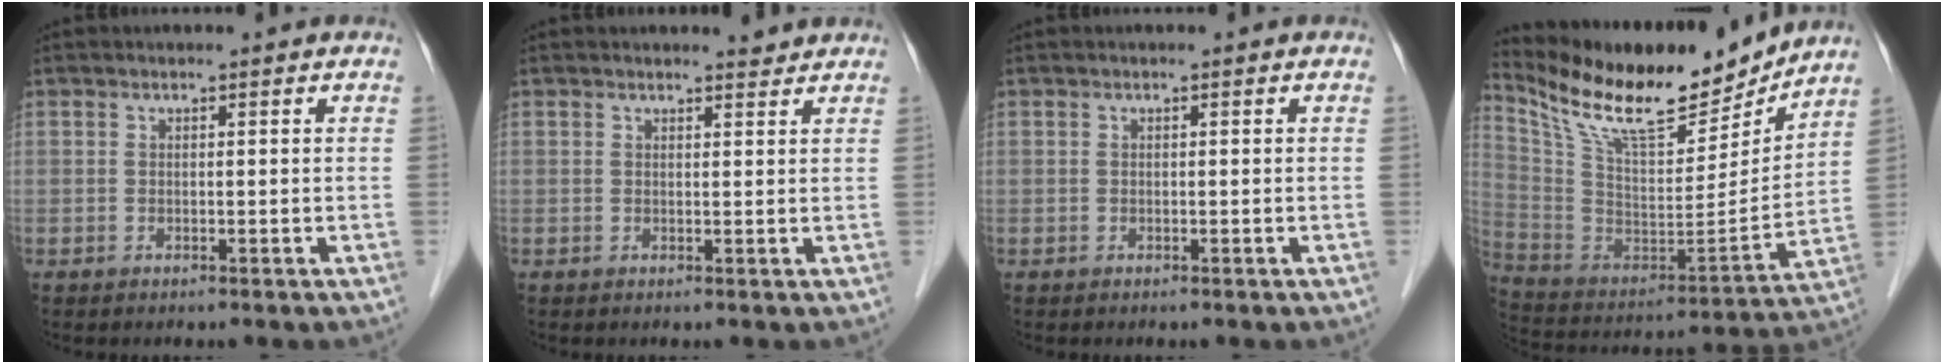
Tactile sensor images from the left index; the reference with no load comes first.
{"total": 1.8, "force": [1.7, 0.2, 0.0], "torque": [-0.010, -0.007, 0.020]}
{"total": 0.0}
{"total": 20.6, "force": [17.4, 4.9, 9.9], "torque": [-0.191, -0.013, 0.299]}